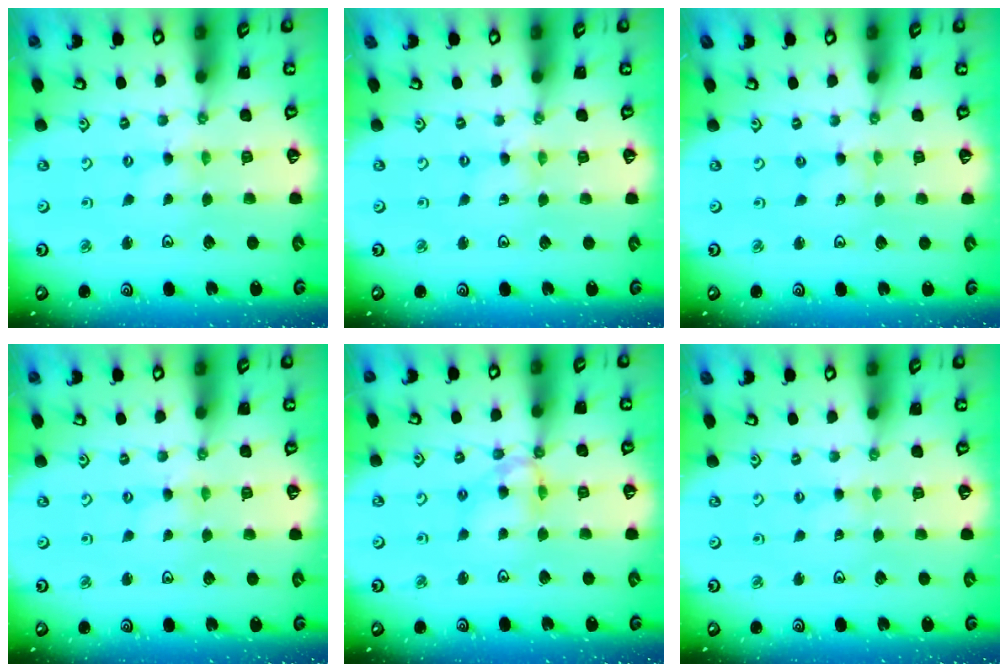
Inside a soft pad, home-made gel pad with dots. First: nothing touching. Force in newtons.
{"total": 0.8, "press": 0.8, "slide": 0.1}
{"total": 0.0}
{"total": 0.9, "press": 0.9, "slide": 0.1}
{"total": 9.5, "press": 9.5, "slide": 0.7}
{"total": 0.0}